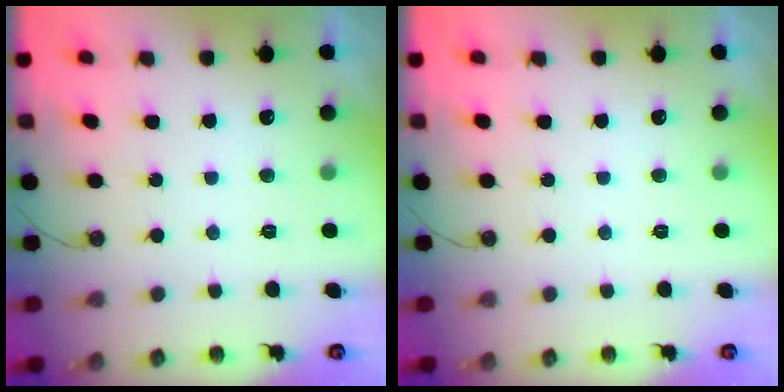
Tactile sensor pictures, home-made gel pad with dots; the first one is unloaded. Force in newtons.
{"total": 0.0}